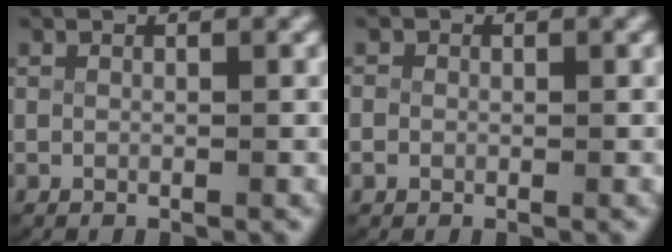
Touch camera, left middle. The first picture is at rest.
{"total": 1.5, "force": [-0.2, 1.4, 0.3], "torque": [-0.017, -0.006, -0.002]}